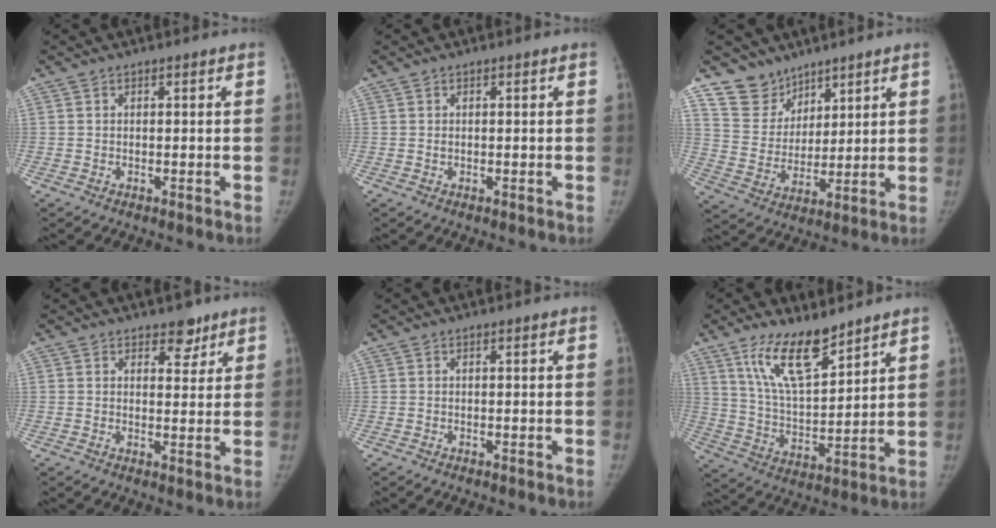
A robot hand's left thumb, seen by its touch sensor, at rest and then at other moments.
{"total": 0.5, "force": [0.0, 0.4, 0.3], "torque": [-0.005, 0.000, 0.002]}
{"total": 9.1, "force": [7.0, 5.7, 0.3], "torque": [0.033, -0.062, 0.147]}
{"total": 3.9, "force": [2.8, 2.2, 1.5], "torque": [0.006, -0.017, 0.039]}
{"total": 0.0}
{"total": 12.7, "force": [9.0, 4.2, 7.9], "torque": [-0.120, -0.062, 0.178]}